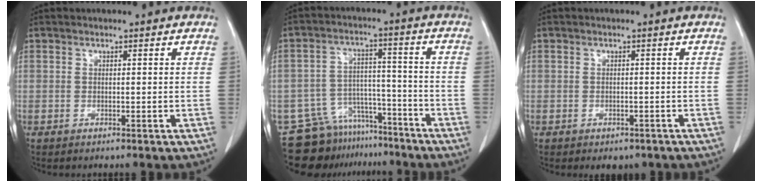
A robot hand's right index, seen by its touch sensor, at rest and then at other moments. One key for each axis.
{"total": 10.8, "fx": -9.3, "fy": 5.6, "fz": 0.4, "tx": -0.002, "ty": 0.049, "tz": -0.145}
{"total": 2.8, "fx": -2.1, "fy": 1.7, "fz": 0.8, "tx": -0.002, "ty": 0.000, "tz": -0.024}